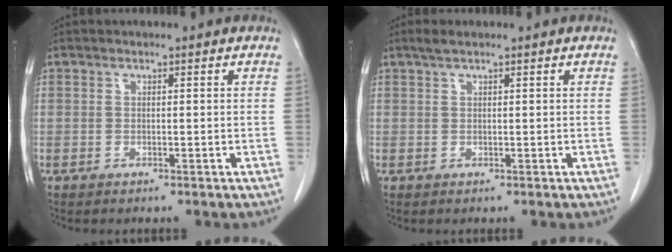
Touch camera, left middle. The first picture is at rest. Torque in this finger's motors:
{"motor_torque": [0.11, -0.09, 0.00, 0.01]}